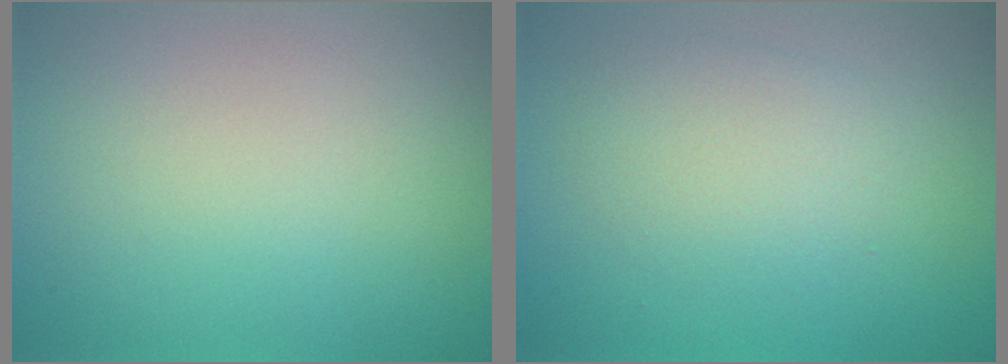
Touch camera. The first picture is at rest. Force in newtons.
{"total": 2.9, "press": 2.9, "slide": 0.1}